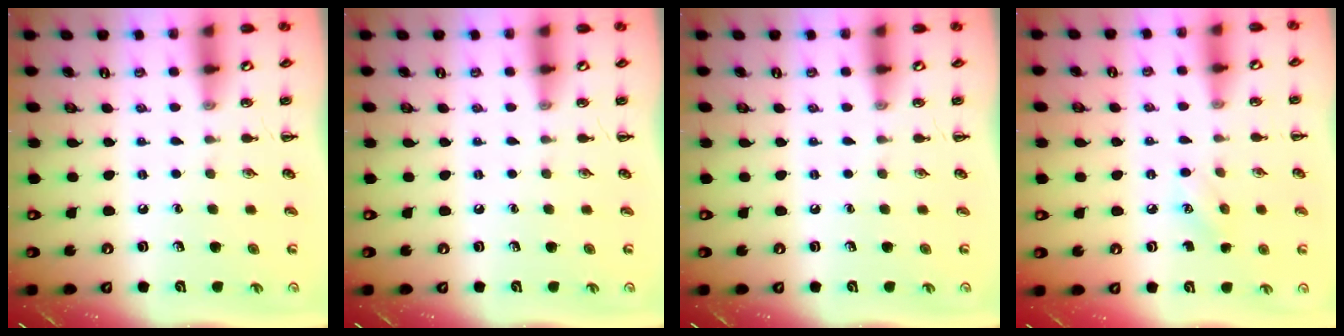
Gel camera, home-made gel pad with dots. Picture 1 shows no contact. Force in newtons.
{"total": 0.0}
{"total": 0.0}
{"total": 5.5, "press": 5.3, "slide": 1.4}